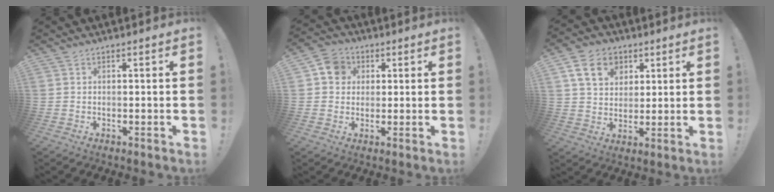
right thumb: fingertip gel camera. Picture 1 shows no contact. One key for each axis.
{"total": 7.5, "fx": 1.6, "fy": 6.7, "fz": 2.9, "tx": -0.038, "ty": 0.005, "tz": 0.033}
{"total": 13.0, "fx": 5.6, "fy": 9.8, "fz": 6.3, "tx": -0.089, "ty": -0.015, "tz": 0.109}